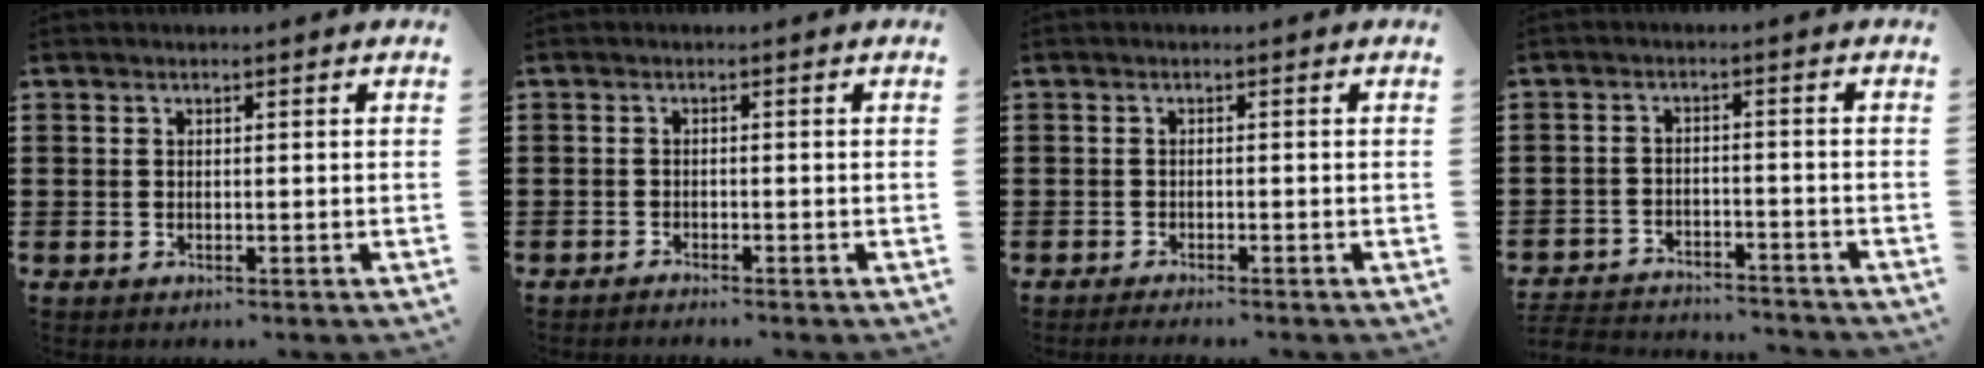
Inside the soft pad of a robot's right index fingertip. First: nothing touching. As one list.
[{"total": 1.1, "force": [-1.1, -0.2, -0.1], "torque": [-0.001, 0.000, -0.023]}, {"total": 1.1, "force": [-1.1, -0.2, 0.1], "torque": [-0.003, -0.003, -0.021]}, {"total": 3.8, "force": [-3.8, 0.2, 0.1], "torque": [-0.015, -0.003, -0.084]}]